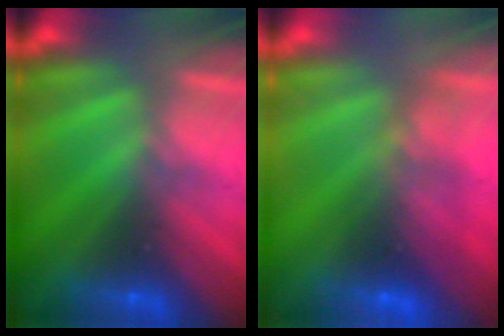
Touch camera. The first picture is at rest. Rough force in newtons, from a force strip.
{"total": 7.5}